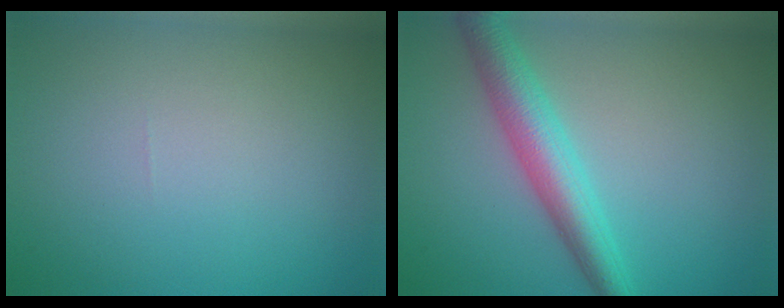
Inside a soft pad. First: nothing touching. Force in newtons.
{"total": 5.0, "press": 5.0, "slide": 0.0}